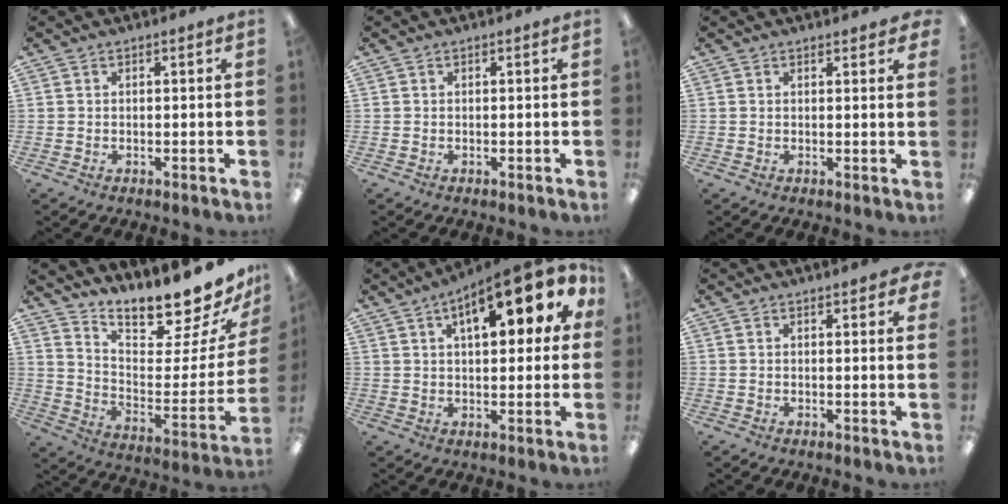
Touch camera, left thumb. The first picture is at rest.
{"total": 0.0}
{"total": 1.4, "force": [1.3, 0.1, 0.6], "torque": [-0.005, -0.004, 0.021]}
{"total": 14.4, "force": [13.8, 1.1, 4.1], "torque": [-0.045, -0.144, 0.222]}
{"total": 15.6, "force": [7.3, 6.4, 12.2], "torque": [-0.166, -0.019, 0.113]}
{"total": 2.6, "force": [2.0, 0.3, 1.6], "torque": [-0.019, -0.009, 0.032]}